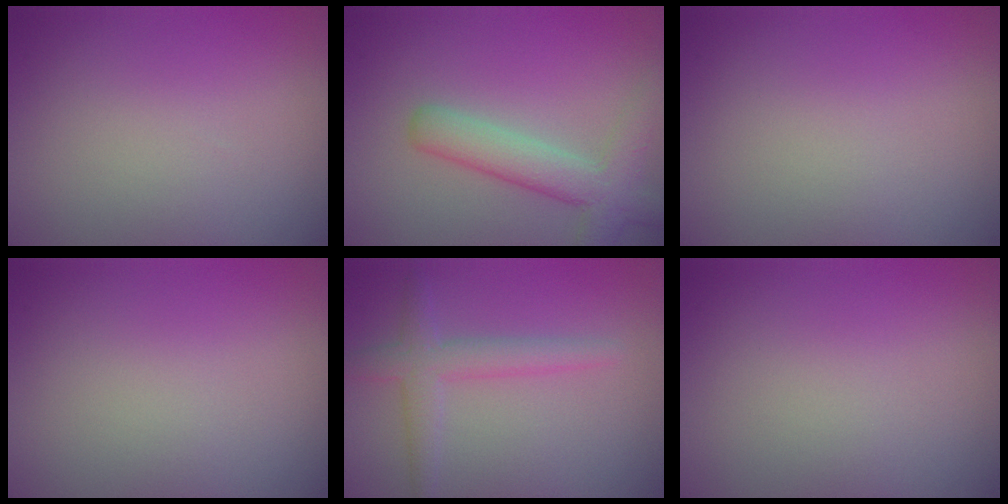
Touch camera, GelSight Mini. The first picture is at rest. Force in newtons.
{"total": 4.3, "press": 4.3, "slide": 0.2}
{"total": 0.0}
{"total": 0.0}
{"total": 2.8, "press": 2.8, "slide": 0.1}
{"total": 0.0}